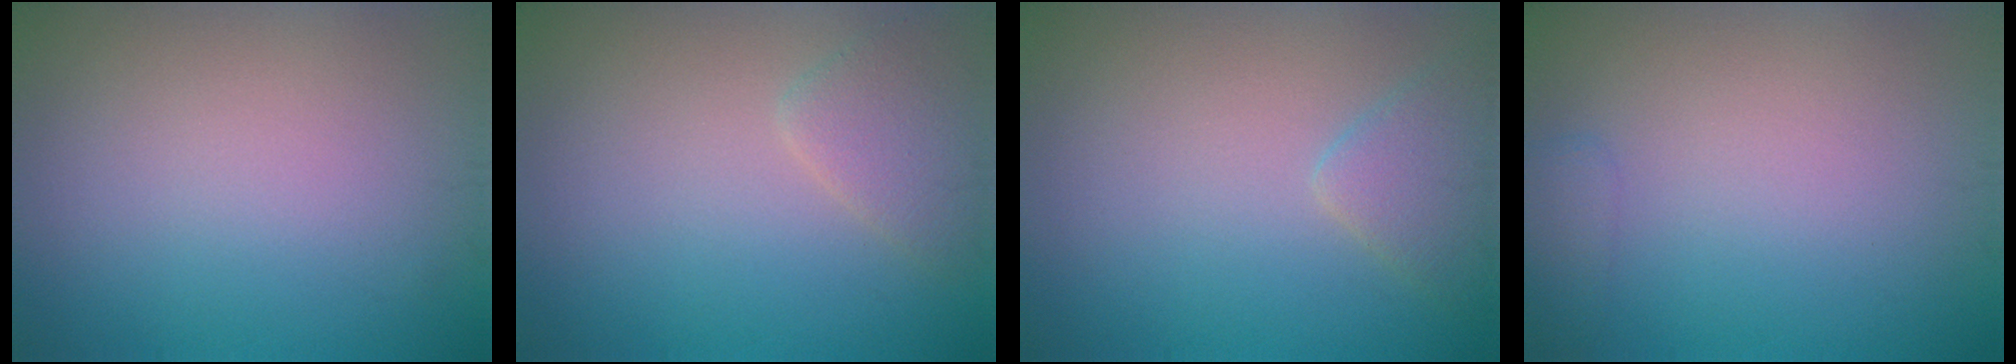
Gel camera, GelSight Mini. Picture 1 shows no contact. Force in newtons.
{"total": 2.2, "press": 2.2, "slide": 0.1}
{"total": 2.4, "press": 2.4, "slide": 0.2}
{"total": 1.1, "press": 1.1, "slide": 0.1}